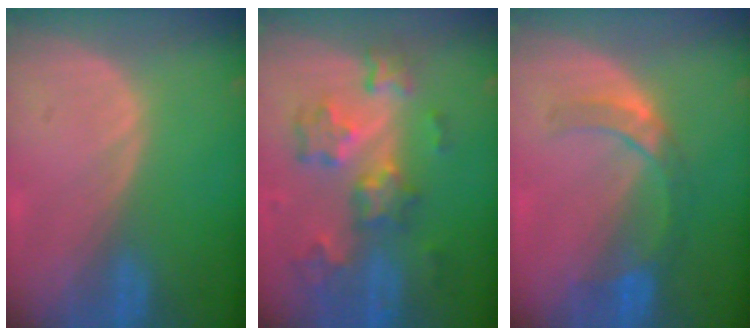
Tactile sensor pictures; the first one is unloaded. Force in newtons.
{"total": 9.2, "press": 8.1, "slide": 4.4}
{"total": 5.0, "press": 4.9, "slide": 1.0}